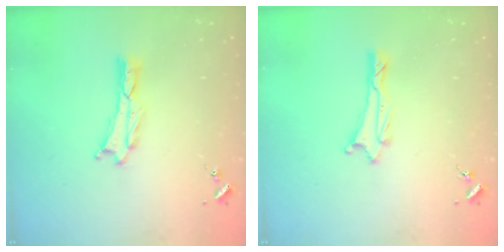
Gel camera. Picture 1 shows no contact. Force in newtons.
{"total": 1.0, "press": 1.0, "slide": 0.2}